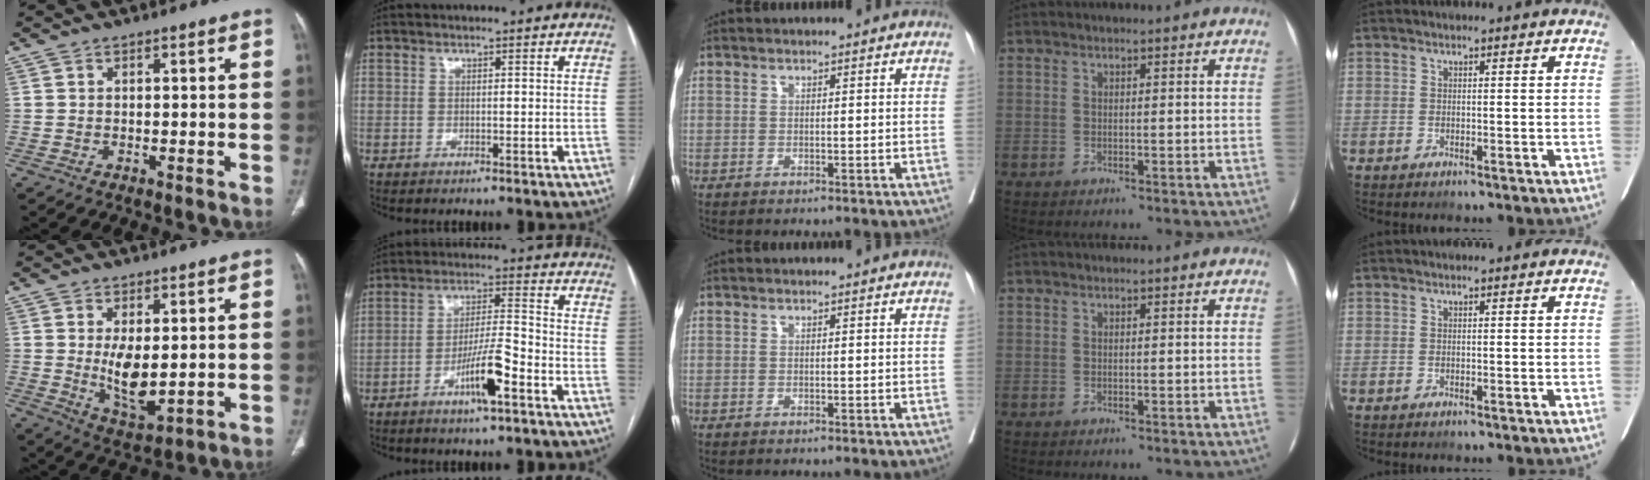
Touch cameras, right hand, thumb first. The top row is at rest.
{"thumb": {"total": 8.4, "force": [0.4, 3.9, 7.4], "torque": [-0.116, -0.023, 0.022]}, "index": {"total": 8.4, "force": [-4.3, 0.7, 7.2], "torque": [-0.135, 0.000, -0.076]}}